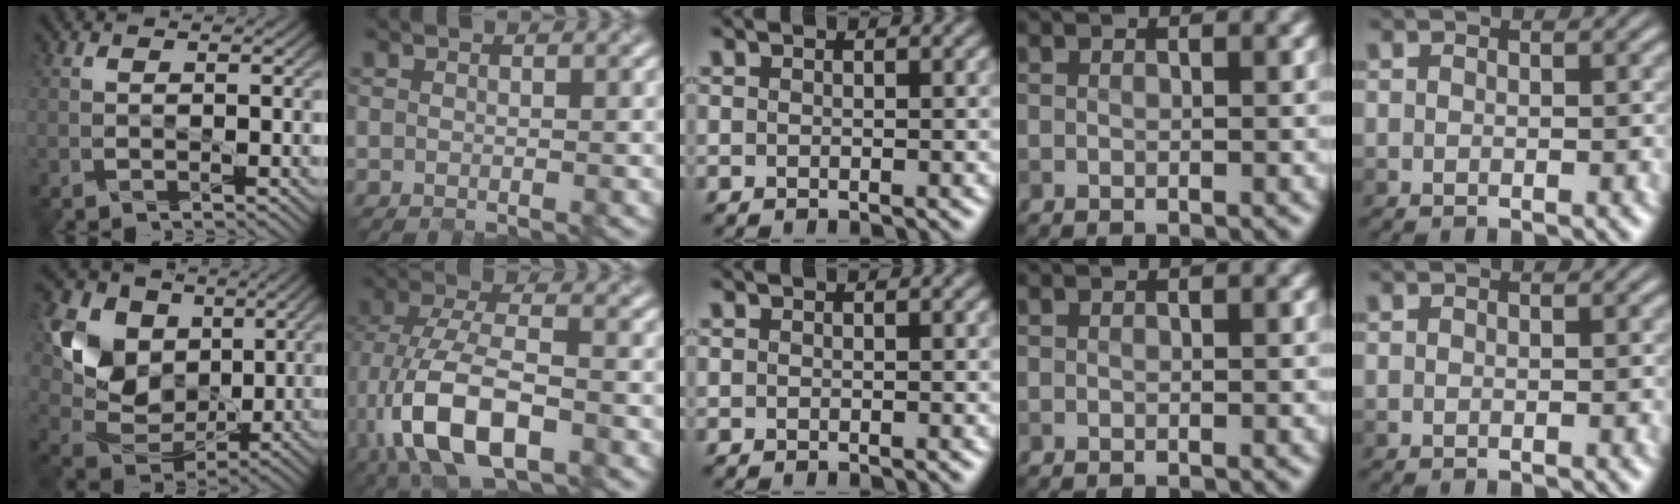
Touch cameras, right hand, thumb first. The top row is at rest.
{"thumb": {"total": 10.4, "force": [3.5, 8.3, 5.1], "torque": [-0.138, 0.000, 0.063]}, "index": {"total": 10.2, "force": [-3.3, 5.1, 8.2], "torque": [-0.170, -0.004, -0.065]}}